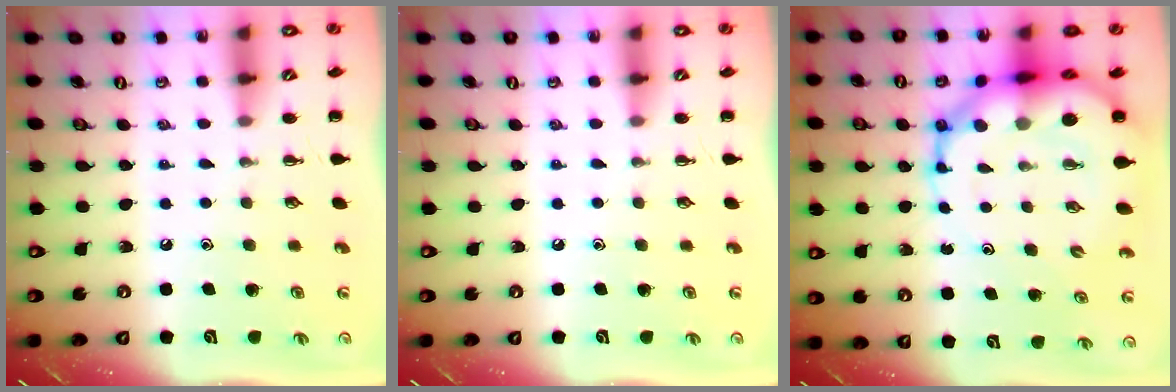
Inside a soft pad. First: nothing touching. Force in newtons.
{"total": 0.0}
{"total": 17.0, "press": 16.4, "slide": 4.4}